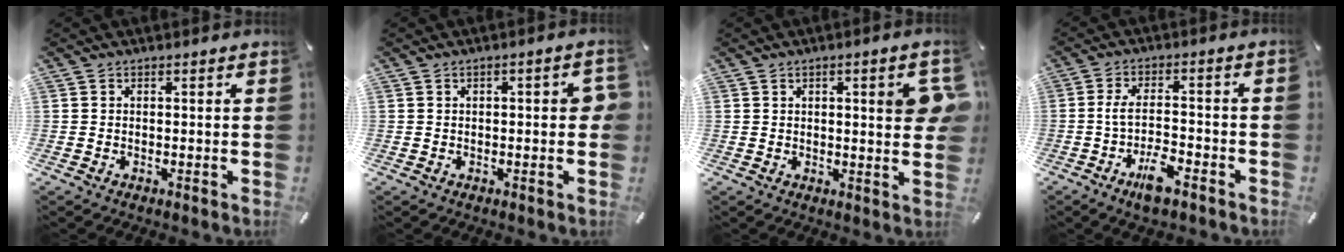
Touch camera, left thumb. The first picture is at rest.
{"total": 4.2, "force": [0.0, 1.7, 3.8], "torque": [-0.050, 0.005, -0.003]}
{"total": 7.6, "force": [1.9, 1.6, 7.2], "torque": [-0.103, -0.008, 0.024]}
{"total": 8.4, "force": [-3.8, 2.1, 7.1], "torque": [-0.139, 0.009, -0.071]}